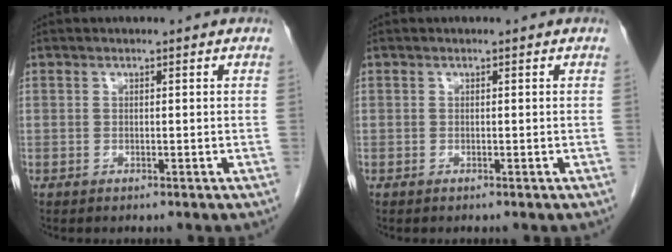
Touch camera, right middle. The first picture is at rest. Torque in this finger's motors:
{"motor_torque": [-0.08, -0.01, 0.00, 0.00]}